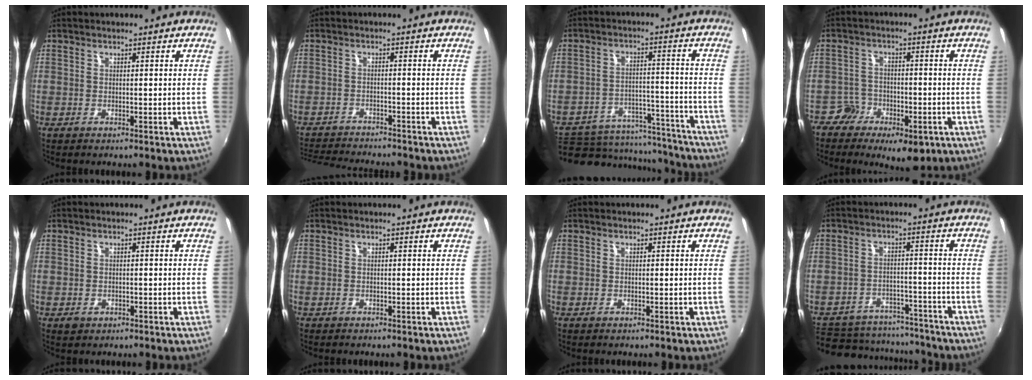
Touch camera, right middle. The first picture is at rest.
{"total": 10.3, "force": [-9.7, 1.5, 3.3], "torque": [-0.089, -0.013, -0.155]}
{"total": 16.3, "force": [-12.9, 8.3, 5.3], "torque": [-0.118, 0.030, -0.156]}
{"total": 7.8, "force": [-5.0, 5.1, 3.1], "torque": [-0.061, 0.010, -0.078]}
{"total": 1.5, "force": [-0.7, 1.2, 0.6], "torque": [-0.012, -0.002, -0.009]}
{"total": 0.0}
{"total": 0.0}
{"total": 18.2, "force": [-14.5, 8.9, 6.6], "torque": [-0.165, 0.017, -0.181]}